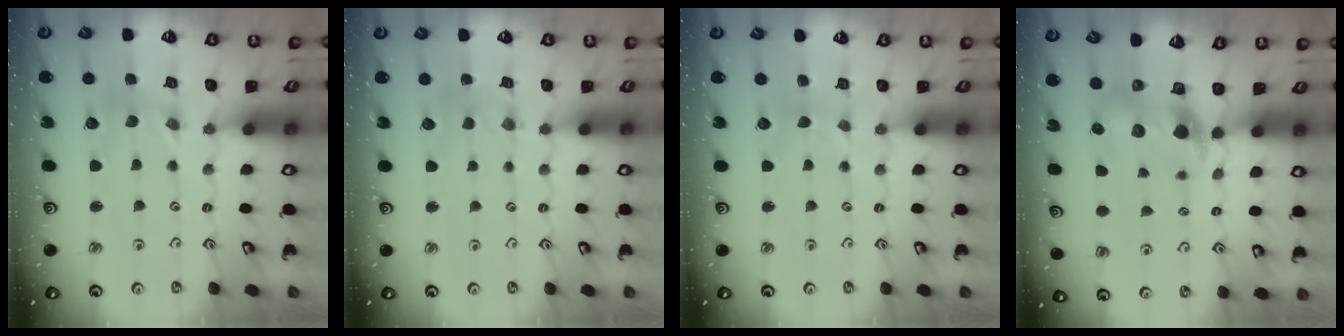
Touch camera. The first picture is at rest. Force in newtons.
{"total": 3.1, "press": 3.0, "slide": 0.3}
{"total": 1.0, "press": 1.0, "slide": 0.2}
{"total": 5.9, "press": 5.9, "slide": 0.5}